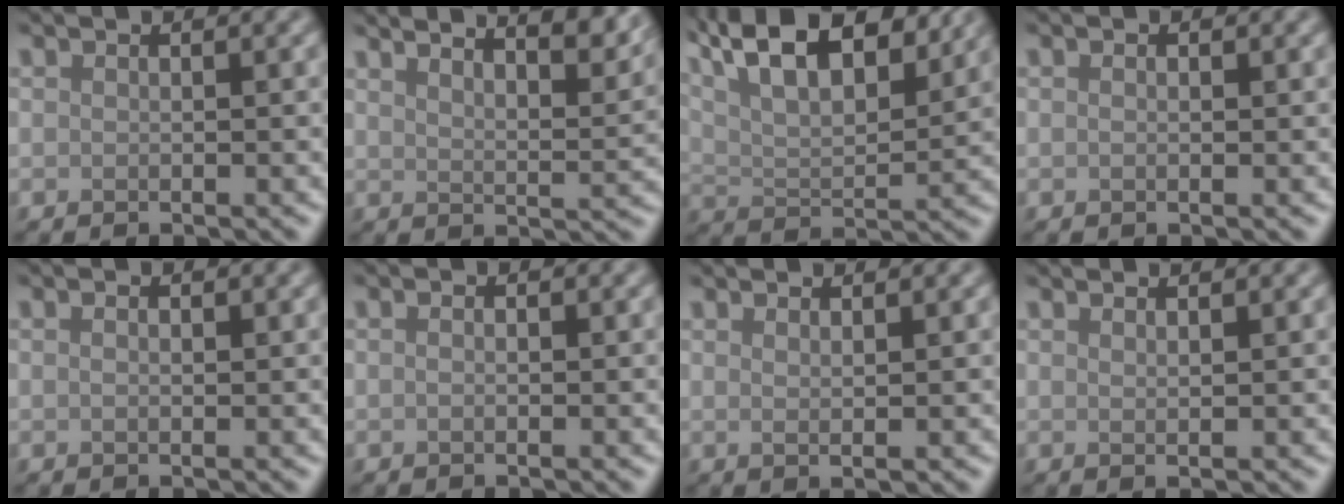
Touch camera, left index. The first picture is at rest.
{"total": 9.1, "force": [7.1, 2.7, 5.0], "torque": [-0.036, 0.031, 0.053]}
{"total": 15.3, "force": [9.7, 5.9, 10.2], "torque": [-0.177, 0.045, 0.117]}
{"total": 0.7, "force": [0.3, 0.4, 0.6], "torque": [-0.006, -0.006, 0.004]}
{"total": 1.4, "force": [0.7, 0.7, 1.0], "torque": [-0.012, -0.002, 0.001]}
{"total": 1.3, "force": [0.5, 0.7, 1.0], "torque": [-0.011, -0.005, -0.009]}
{"total": 1.6, "force": [0.9, 0.4, 1.3], "torque": [-0.017, 0.000, 0.006]}
{"total": 1.3, "force": [0.8, 0.3, 0.9], "torque": [-0.010, 0.000, 0.006]}